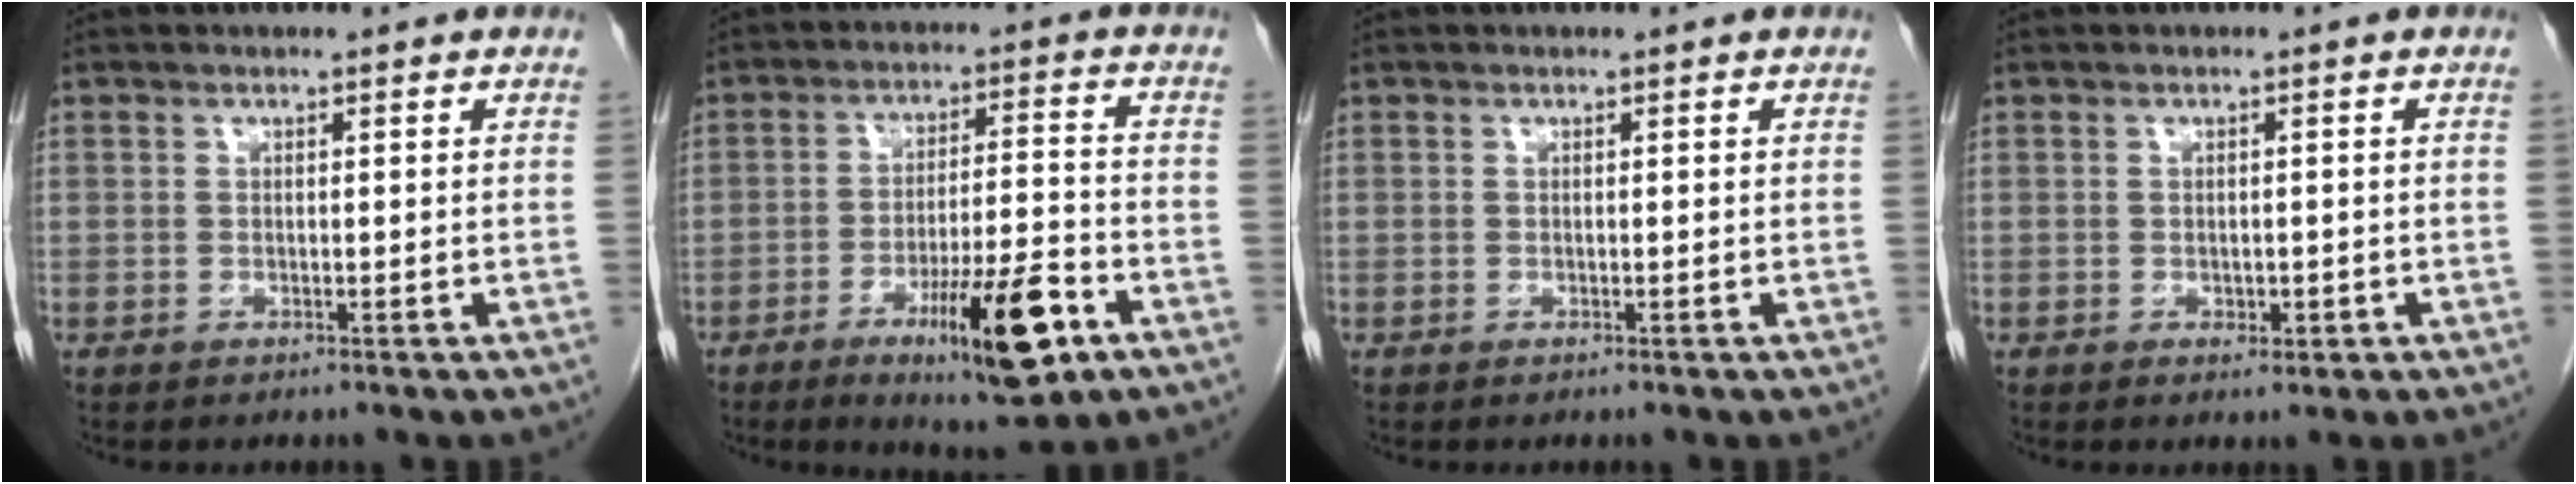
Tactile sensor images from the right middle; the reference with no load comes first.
{"total": 13.3, "force": [-6.6, 2.1, 11.3], "torque": [-0.178, -0.012, -0.098]}
{"total": 0.0}
{"total": 1.5, "force": [-0.6, 0.9, 1.1], "torque": [-0.015, 0.000, -0.003]}